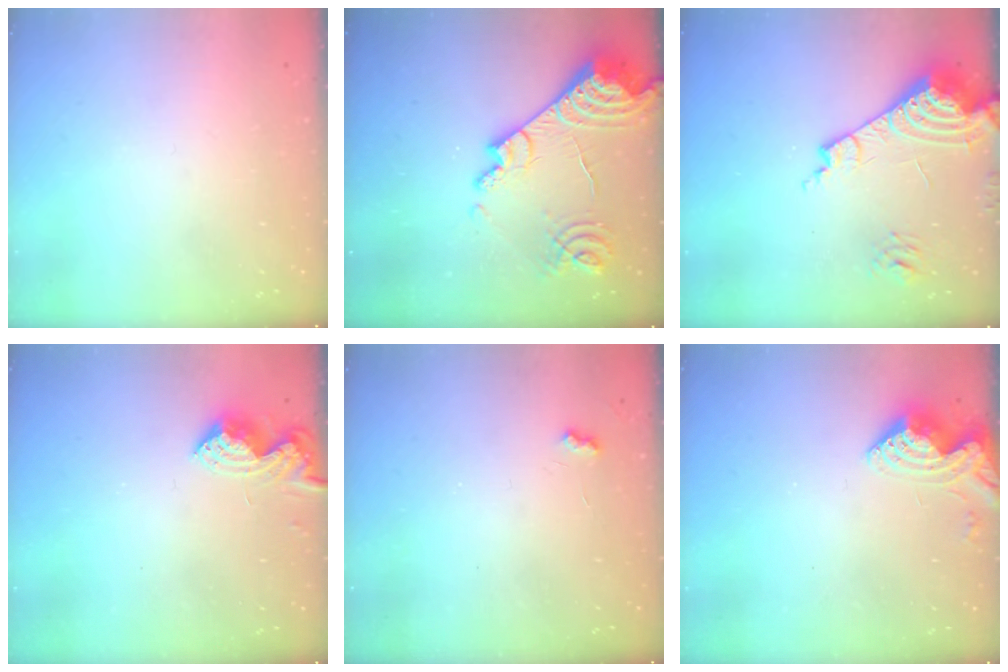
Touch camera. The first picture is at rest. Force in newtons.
{"total": 23.4, "press": 23.2, "slide": 2.6}
{"total": 16.3, "press": 16.1, "slide": 2.2}
{"total": 8.3, "press": 8.3, "slide": 0.2}
{"total": 3.5, "press": 3.5, "slide": 0.5}
{"total": 7.8, "press": 7.7, "slide": 0.8}